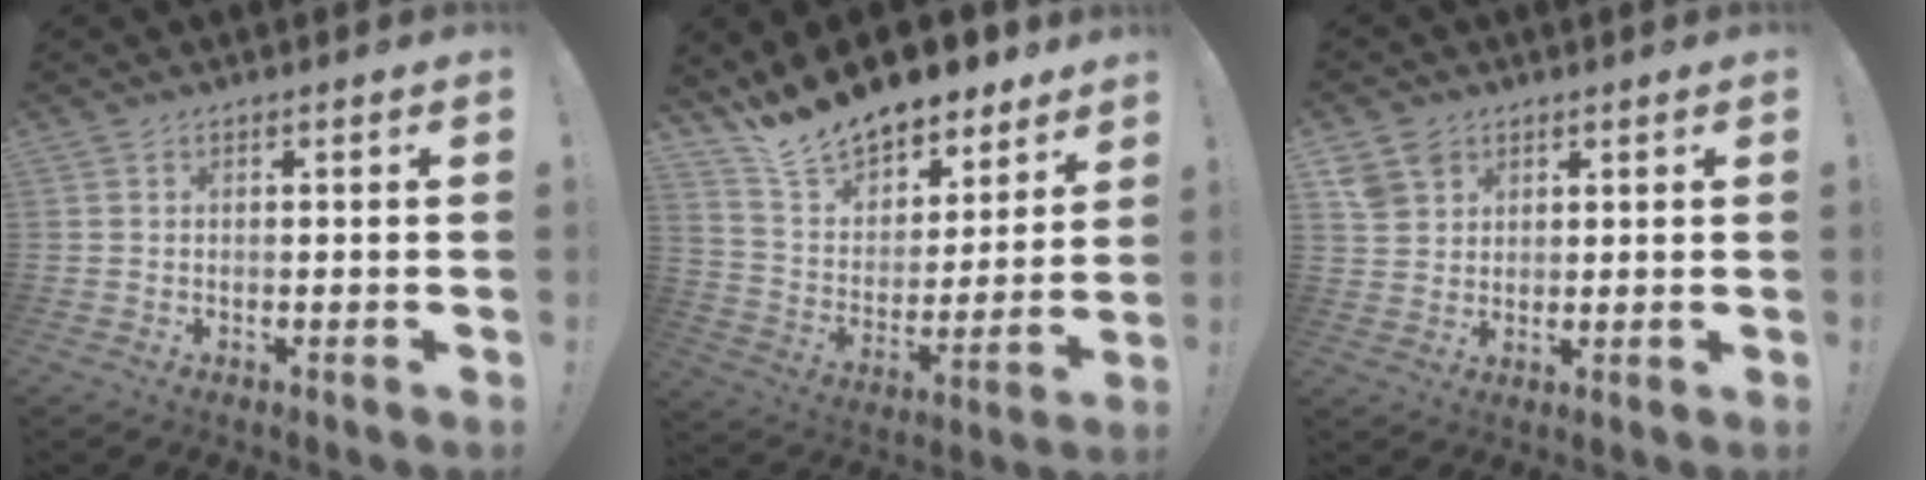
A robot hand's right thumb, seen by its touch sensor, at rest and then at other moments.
{"total": 15.4, "force": [13.7, 5.8, 3.9], "torque": [-0.090, -0.108, 0.250]}
{"total": 6.3, "force": [3.8, 4.8, 1.6], "torque": [-0.021, -0.019, 0.076]}